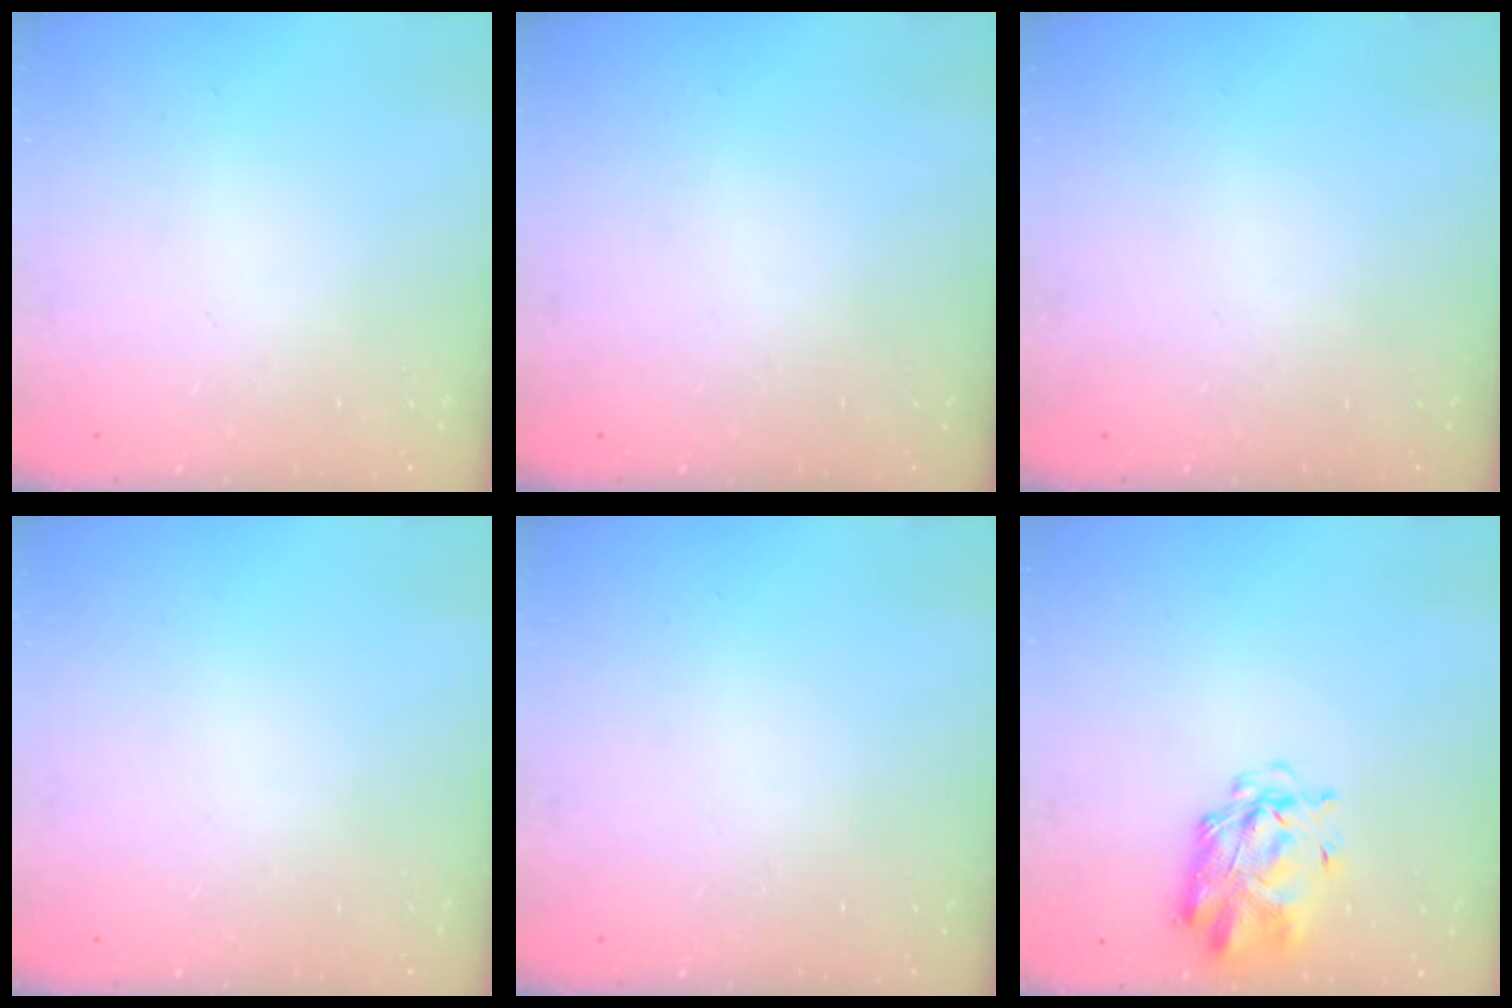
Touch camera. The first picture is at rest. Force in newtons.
{"total": 0.0}
{"total": 0.0}
{"total": 0.0}
{"total": 0.0}
{"total": 2.9, "press": 2.8, "slide": 0.8}